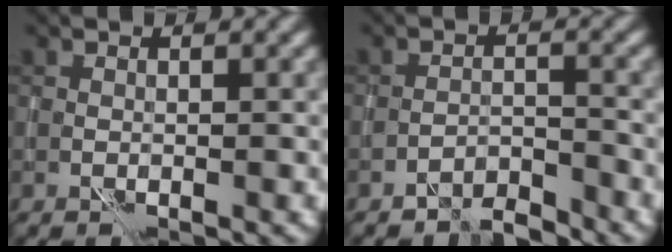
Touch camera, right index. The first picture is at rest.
{"total": 3.0, "force": [-2.8, 0.6, 0.7], "torque": [-0.007, 0.007, -0.055]}